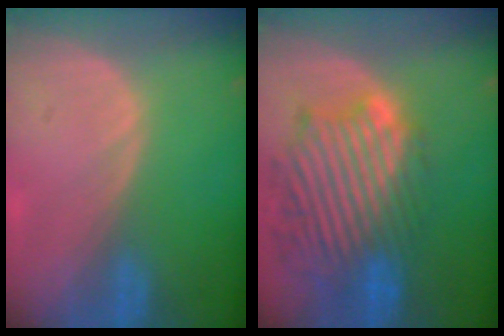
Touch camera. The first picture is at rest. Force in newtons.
{"total": 13.3, "press": 11.7, "slide": 6.3}